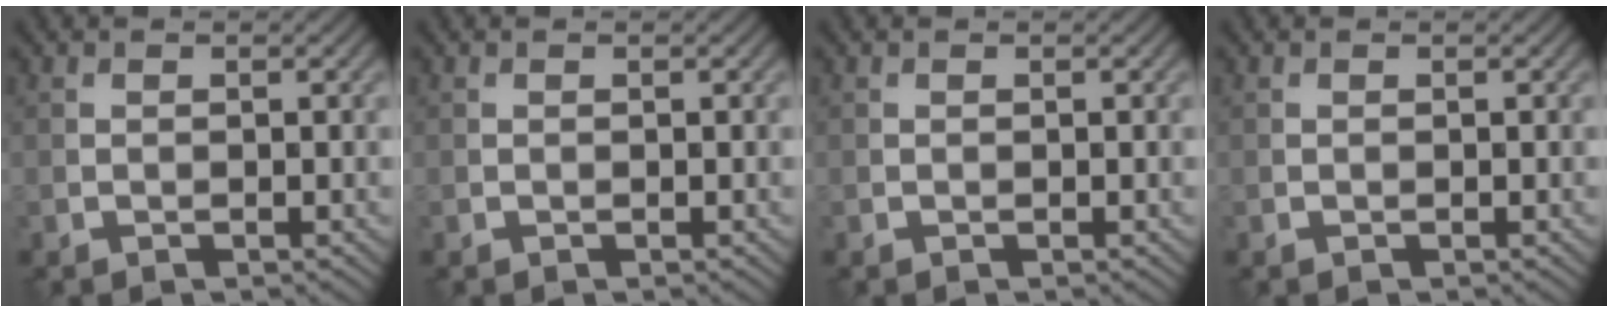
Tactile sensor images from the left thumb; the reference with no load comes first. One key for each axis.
{"total": 0.0}
{"total": 0.0}
{"total": 0.0}